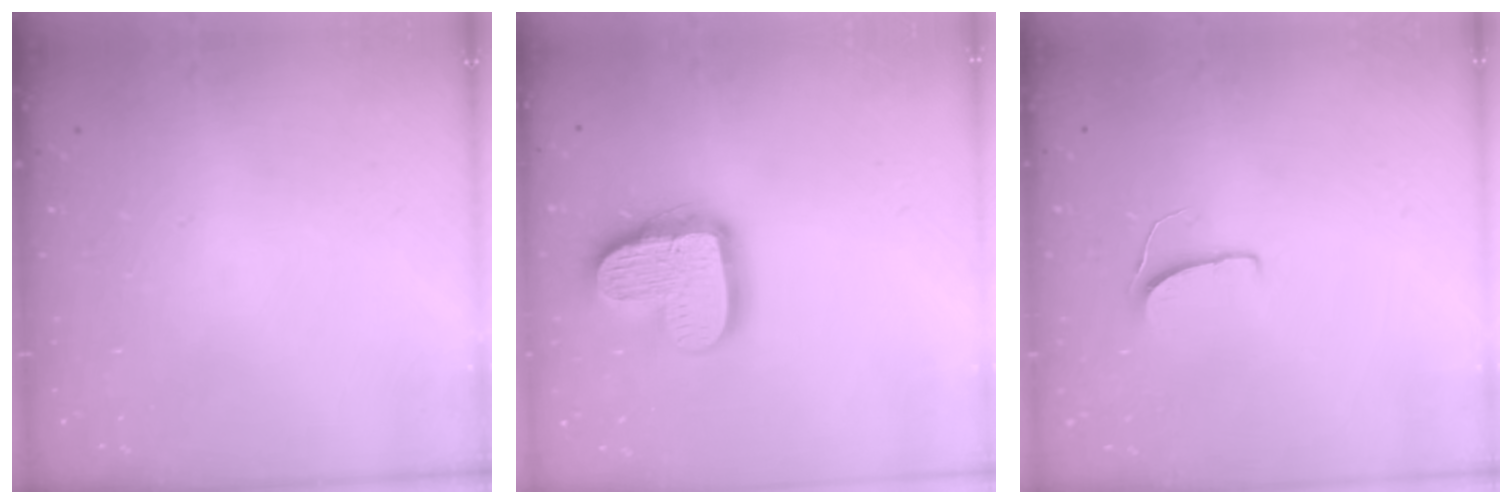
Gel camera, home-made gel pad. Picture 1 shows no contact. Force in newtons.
{"total": 17.3, "press": 17.3, "slide": 1.5}
{"total": 5.4, "press": 5.4, "slide": 0.4}